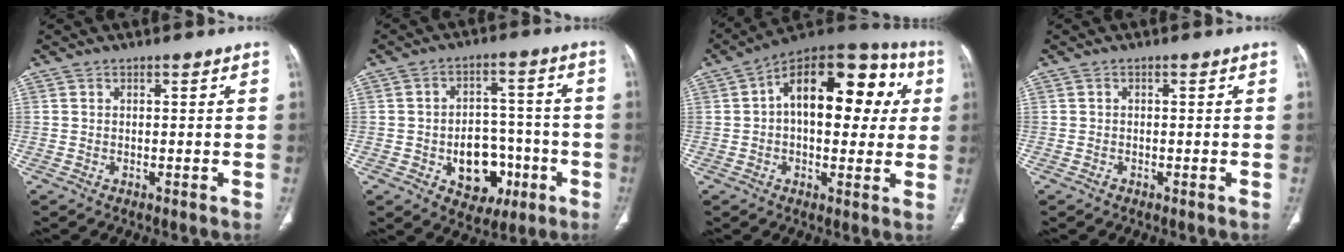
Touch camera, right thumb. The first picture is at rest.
{"total": 12.0, "force": [-3.9, 8.7, 7.2], "torque": [-0.057, 0.039, -0.044]}
{"total": 21.5, "force": [4.0, 11.7, 17.6], "torque": [-0.214, 0.037, 0.046]}
{"total": 0.6, "force": [-0.4, 0.4, 0.2], "torque": [-0.003, 0.001, -0.009]}